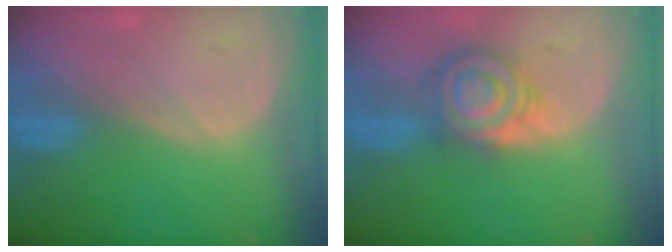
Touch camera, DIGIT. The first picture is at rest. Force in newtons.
{"total": 7.0, "press": 7.0, "slide": 0.2}